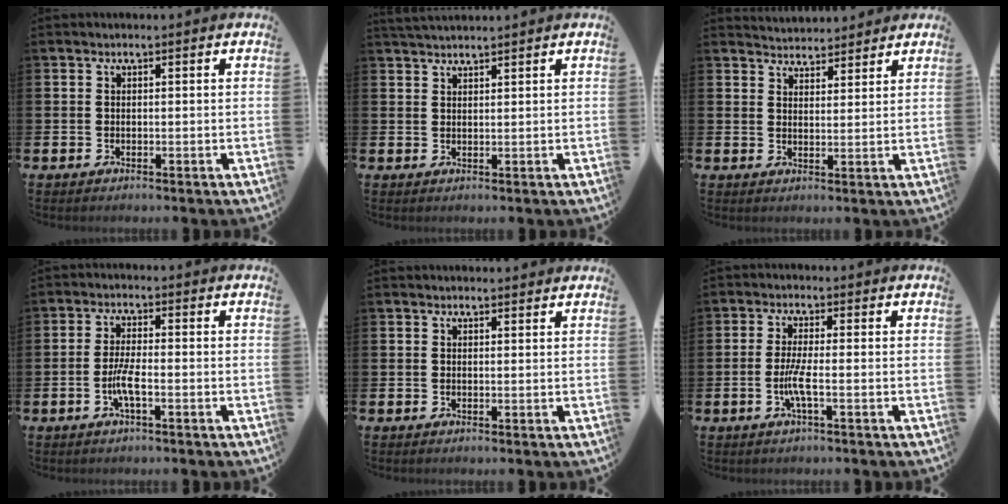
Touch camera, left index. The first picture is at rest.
{"total": 2.0, "force": [2.0, 0.1, 0.2], "torque": [-0.004, -0.006, 0.037]}
{"total": 3.8, "force": [3.7, 0.8, -0.4], "torque": [-0.001, -0.020, 0.067]}
{"total": 3.4, "force": [-1.1, 0.7, 3.2], "torque": [-0.065, -0.001, -0.021]}
{"total": 1.1, "force": [1.0, 0.1, 0.0], "torque": [0.011, -0.004, 0.017]}
{"total": 3.1, "force": [-0.9, 0.1, 3.0], "torque": [-0.065, -0.006, -0.019]}